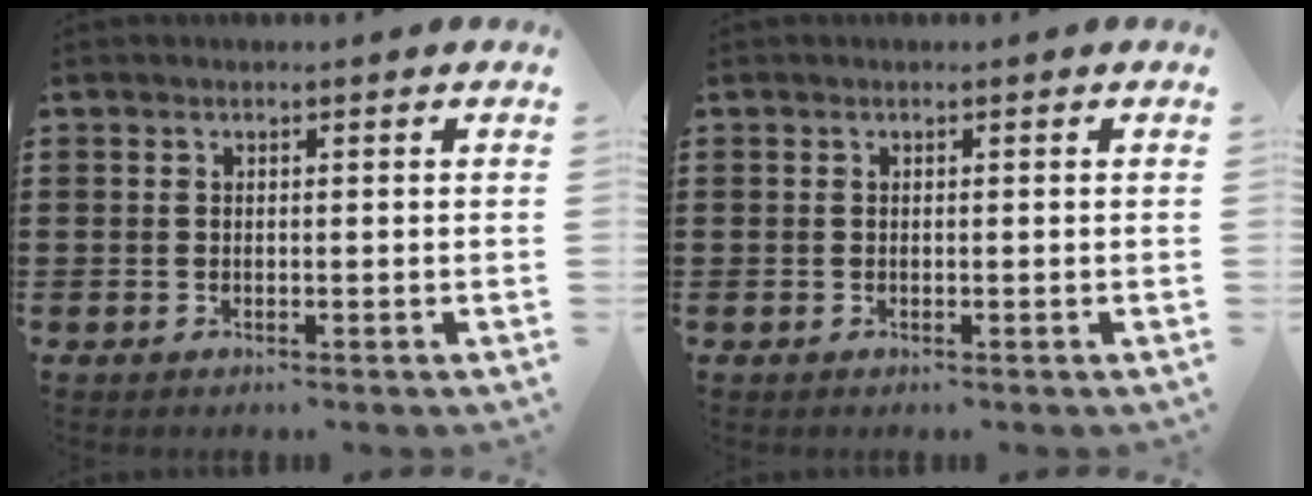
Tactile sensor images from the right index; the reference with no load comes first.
{"total": 0.0}